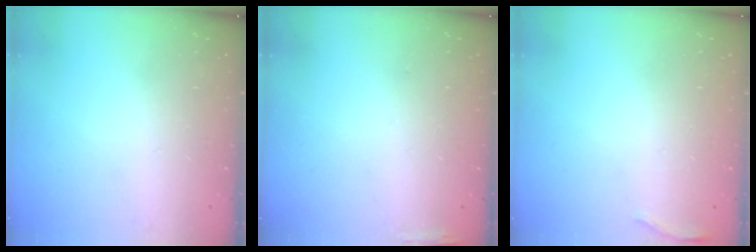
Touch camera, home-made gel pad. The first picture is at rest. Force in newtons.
{"total": 6.3, "press": 5.9, "slide": 2.1}
{"total": 7.3, "press": 5.5, "slide": 4.8}